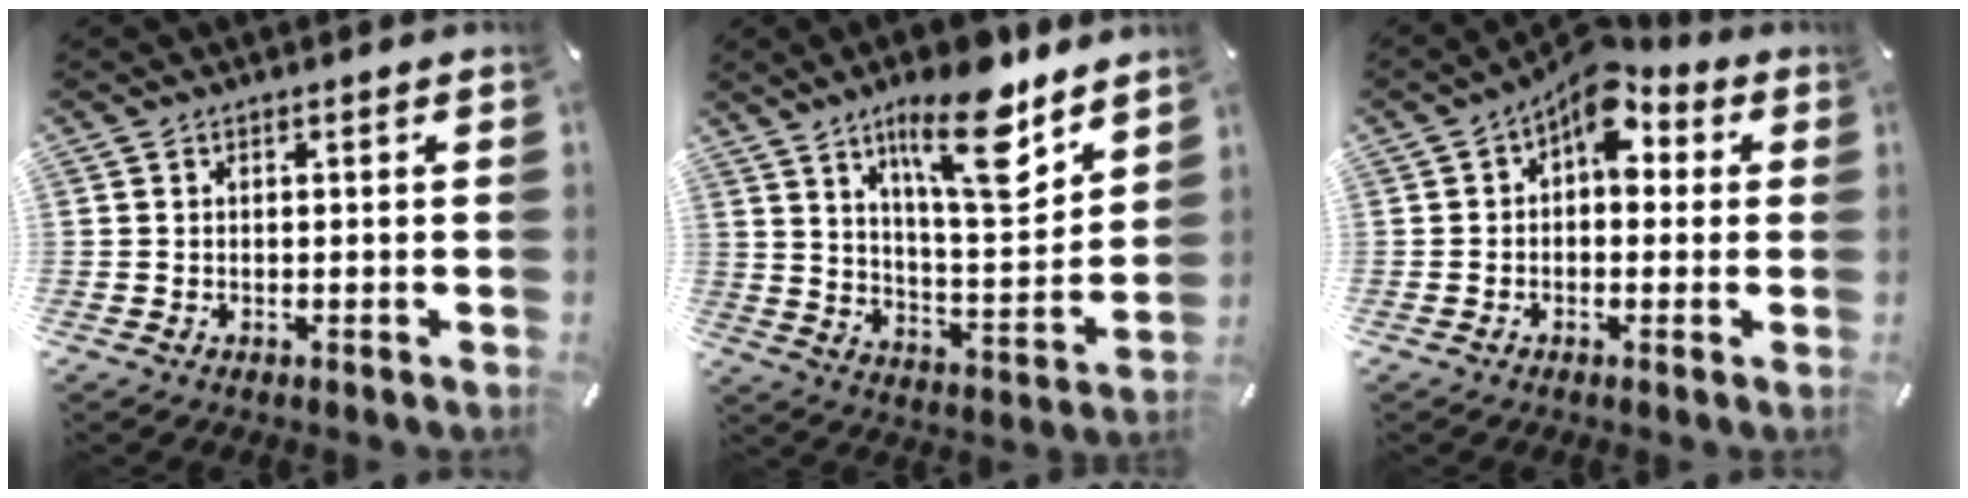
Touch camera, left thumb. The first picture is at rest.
{"total": 18.0, "force": [11.2, 5.6, 12.9], "torque": [-0.200, -0.063, 0.179]}
{"total": 9.2, "force": [4.3, 5.3, 6.1], "torque": [-0.088, -0.024, 0.072]}